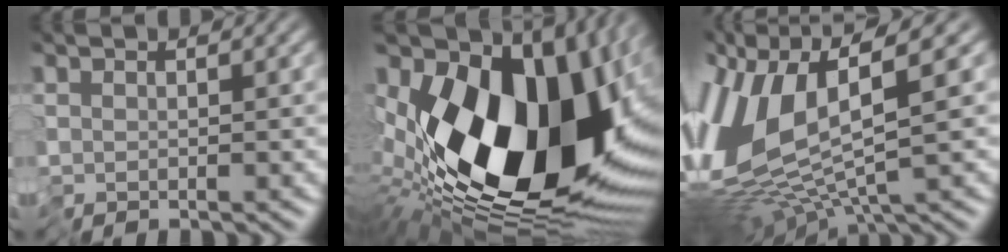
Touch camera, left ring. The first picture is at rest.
{"total": 21.1, "force": [0.4, 12.4, 17.1], "torque": [-0.339, -0.033, 0.022]}
{"total": 11.9, "force": [0.9, 5.0, 10.7], "torque": [-0.238, -0.014, 0.025]}